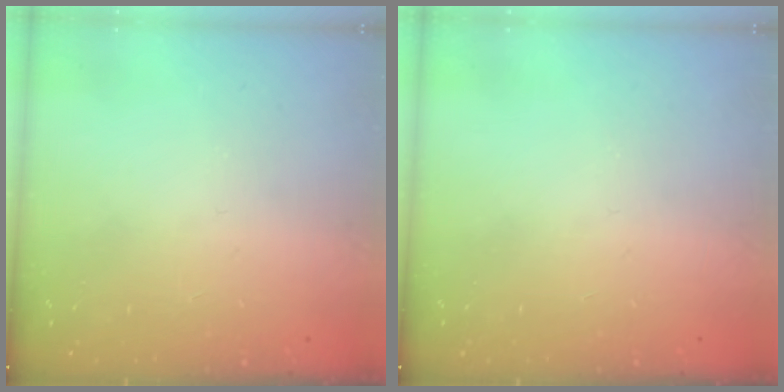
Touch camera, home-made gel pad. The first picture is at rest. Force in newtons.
{"total": 0.0}